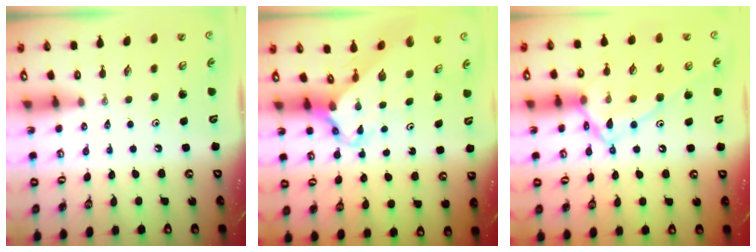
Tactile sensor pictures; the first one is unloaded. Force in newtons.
{"total": 2.9, "press": 2.9, "slide": 0.2}
{"total": 16.0, "press": 15.9, "slide": 1.5}